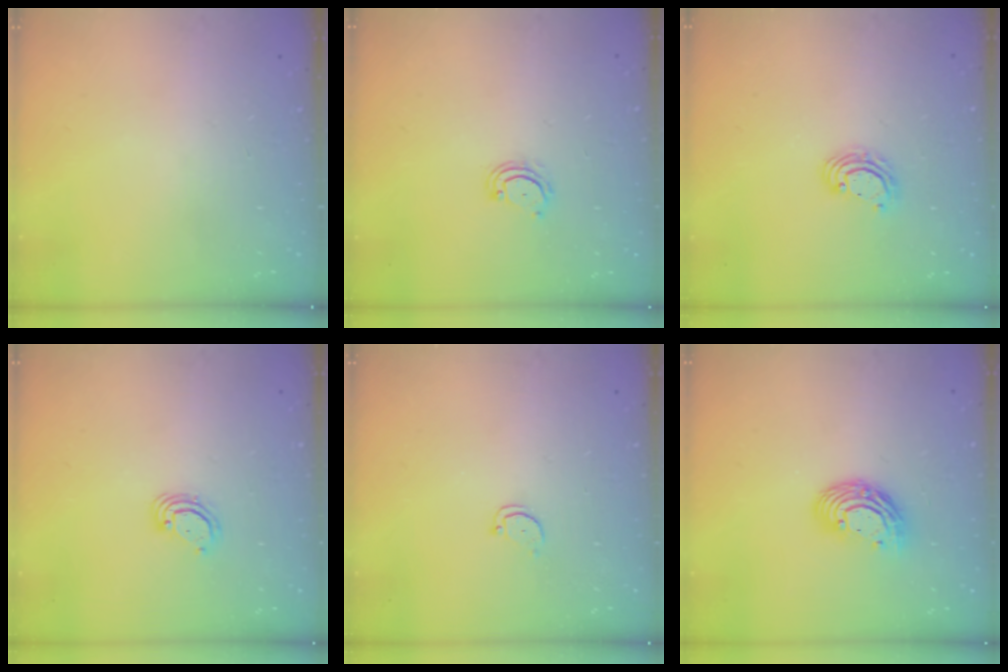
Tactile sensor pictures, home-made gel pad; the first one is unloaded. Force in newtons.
{"total": 3.9, "press": 3.9, "slide": 0.3}
{"total": 4.6, "press": 4.6, "slide": 0.2}
{"total": 3.0, "press": 3.0, "slide": 0.2}
{"total": 2.0, "press": 2.0, "slide": 0.2}
{"total": 10.8, "press": 10.8, "slide": 0.9}